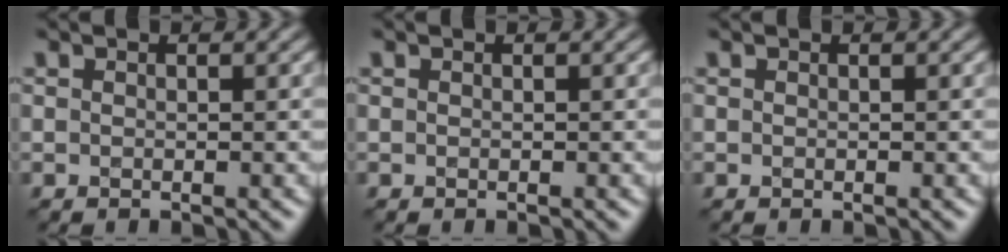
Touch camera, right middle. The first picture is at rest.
{"total": 0.0}
{"total": 0.0}